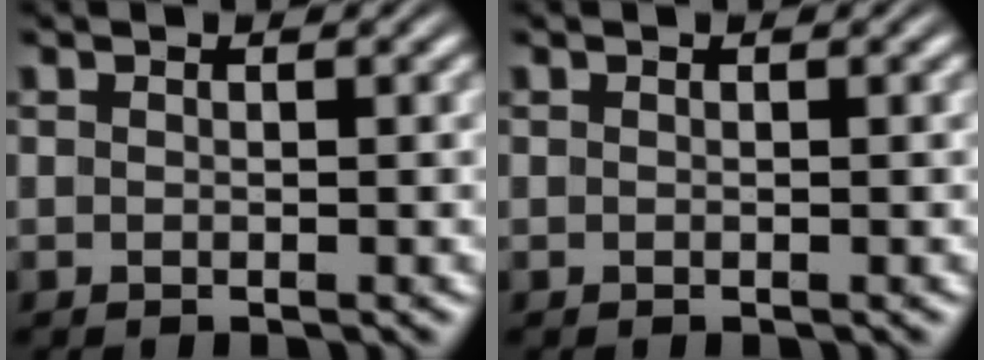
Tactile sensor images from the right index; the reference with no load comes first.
{"total": 0.0}